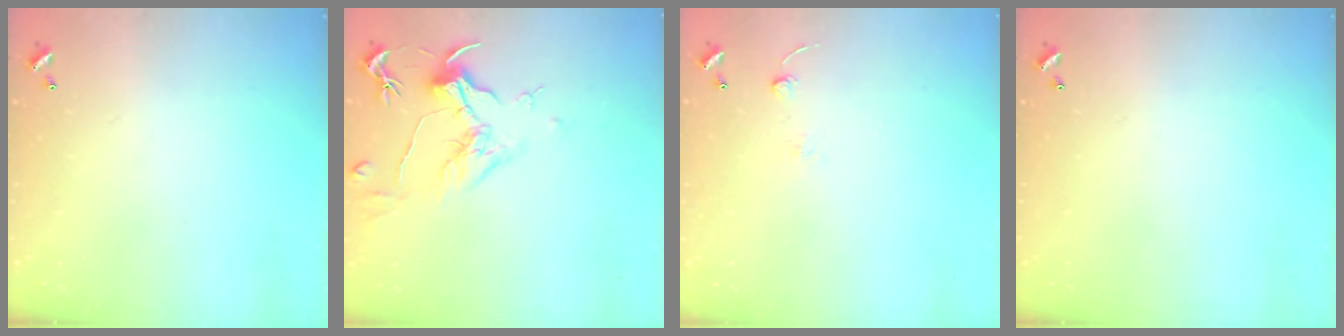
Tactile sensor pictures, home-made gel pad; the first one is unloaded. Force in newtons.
{"total": 1.5, "press": 1.3, "slide": 0.8}
{"total": 2.5, "press": 2.4, "slide": 0.8}
{"total": 0.0}